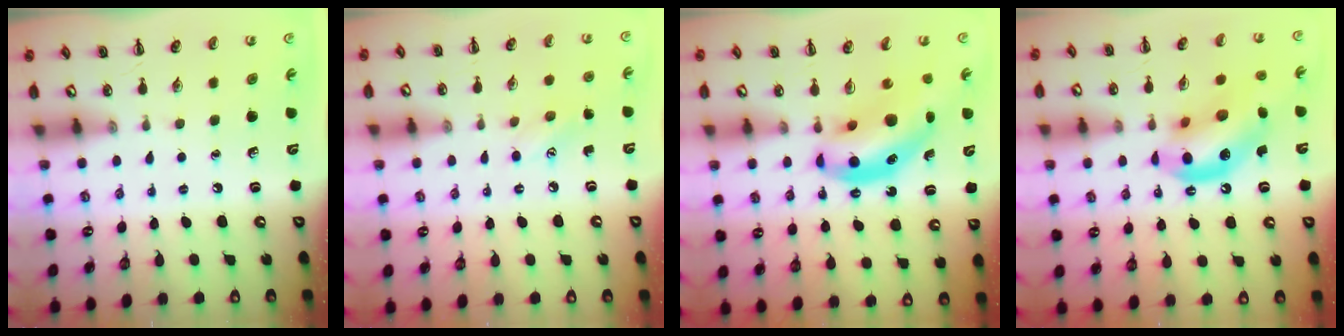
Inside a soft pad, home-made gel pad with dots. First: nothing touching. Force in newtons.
{"total": 4.7, "press": 4.6, "slide": 1.3}
{"total": 12.4, "press": 12.1, "slide": 2.8}
{"total": 15.6, "press": 15.4, "slide": 2.9}